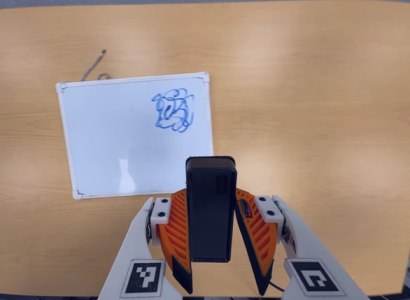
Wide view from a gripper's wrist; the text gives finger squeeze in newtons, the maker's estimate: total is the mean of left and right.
{"total": 4.4, "left": 3.8, "right": 4.9}